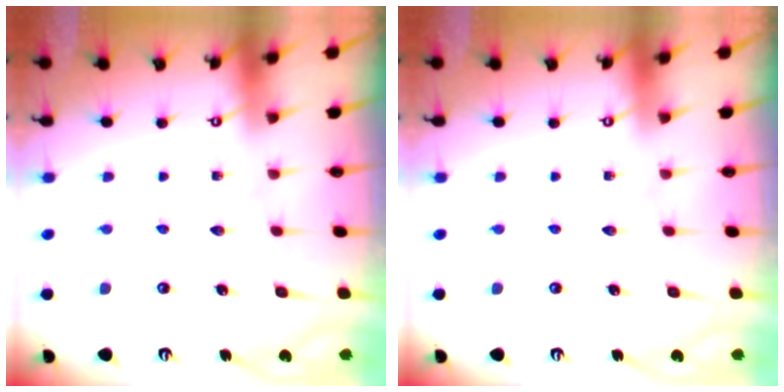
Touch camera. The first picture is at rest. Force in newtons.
{"total": 0.0}